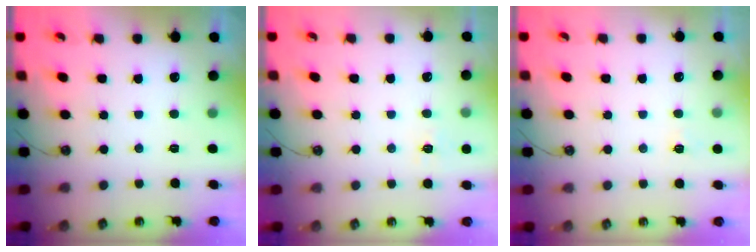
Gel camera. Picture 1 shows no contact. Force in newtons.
{"total": 6.6, "press": 6.6, "slide": 0.5}
{"total": 3.1, "press": 3.1, "slide": 0.4}